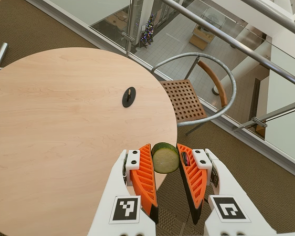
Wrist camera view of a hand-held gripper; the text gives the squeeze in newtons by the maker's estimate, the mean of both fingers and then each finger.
{"total": 8.4, "left": 8.5, "right": 8.3}